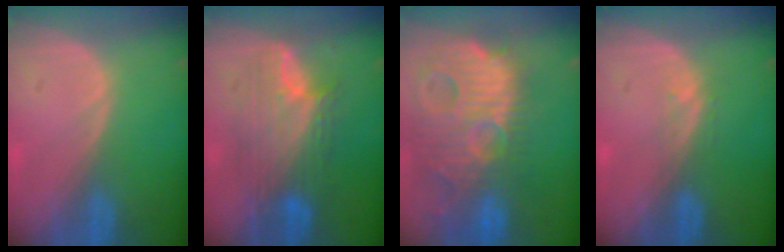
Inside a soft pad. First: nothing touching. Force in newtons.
{"total": 8.7, "press": 8.7, "slide": 0.3}
{"total": 14.8, "press": 12.8, "slide": 7.5}
{"total": 1.0, "press": 1.0, "slide": 0.2}